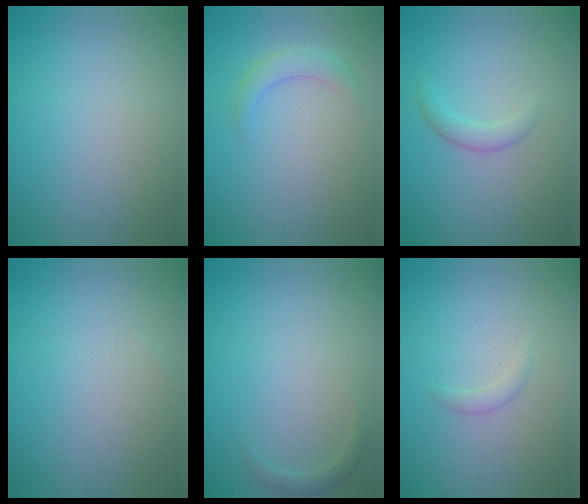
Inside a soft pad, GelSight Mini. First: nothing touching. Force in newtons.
{"total": 2.0, "press": 2.0, "slide": 0.1}
{"total": 1.7, "press": 1.7, "slide": 0.2}
{"total": 0.0}
{"total": 1.1, "press": 1.1, "slide": 0.2}
{"total": 1.0, "press": 1.0, "slide": 0.0}